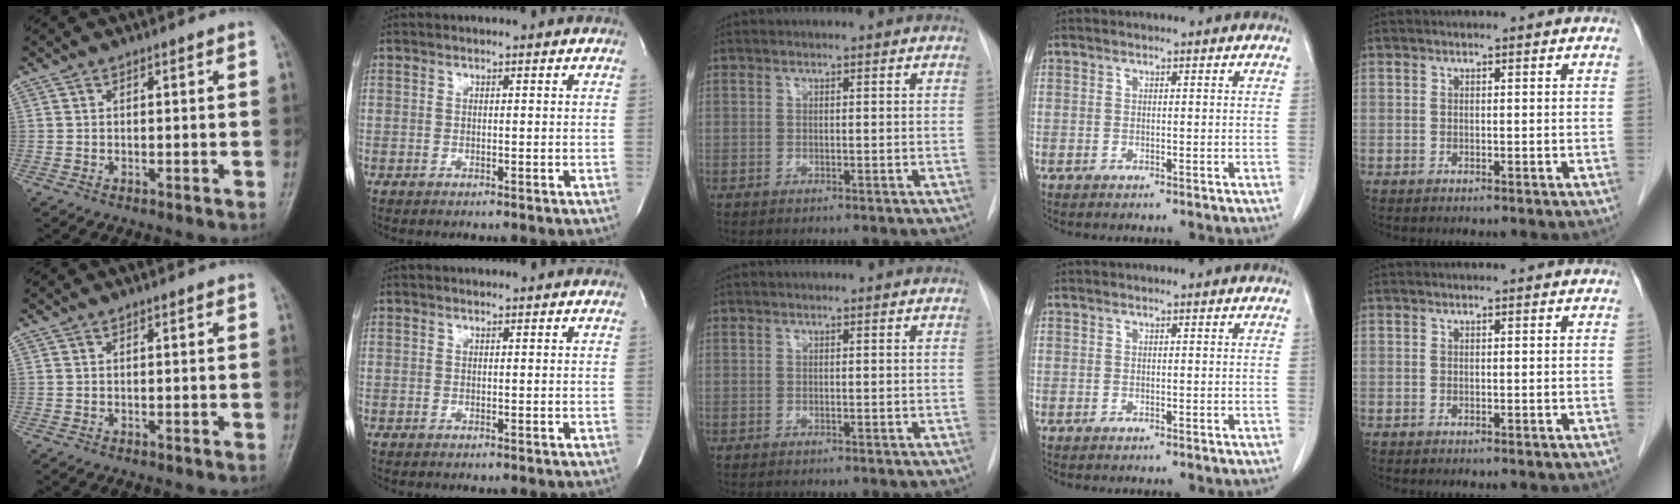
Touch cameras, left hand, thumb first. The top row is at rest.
{}